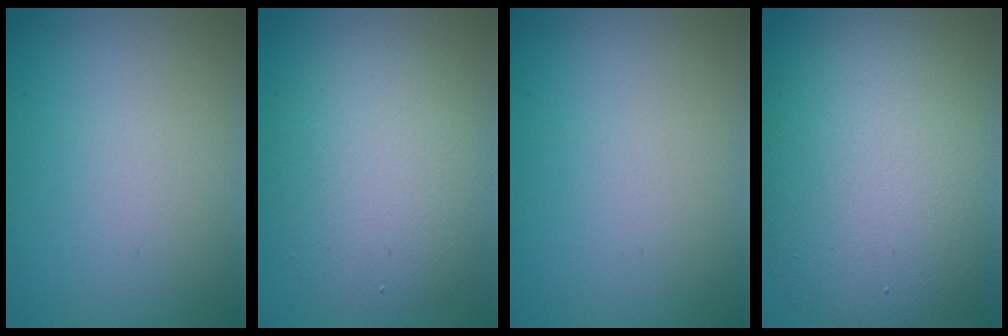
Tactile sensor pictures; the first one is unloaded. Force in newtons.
{"total": 5.5, "press": 5.4, "slide": 0.4}
{"total": 1.6, "press": 1.6, "slide": 0.0}
{"total": 10.5, "press": 10.5, "slide": 0.2}